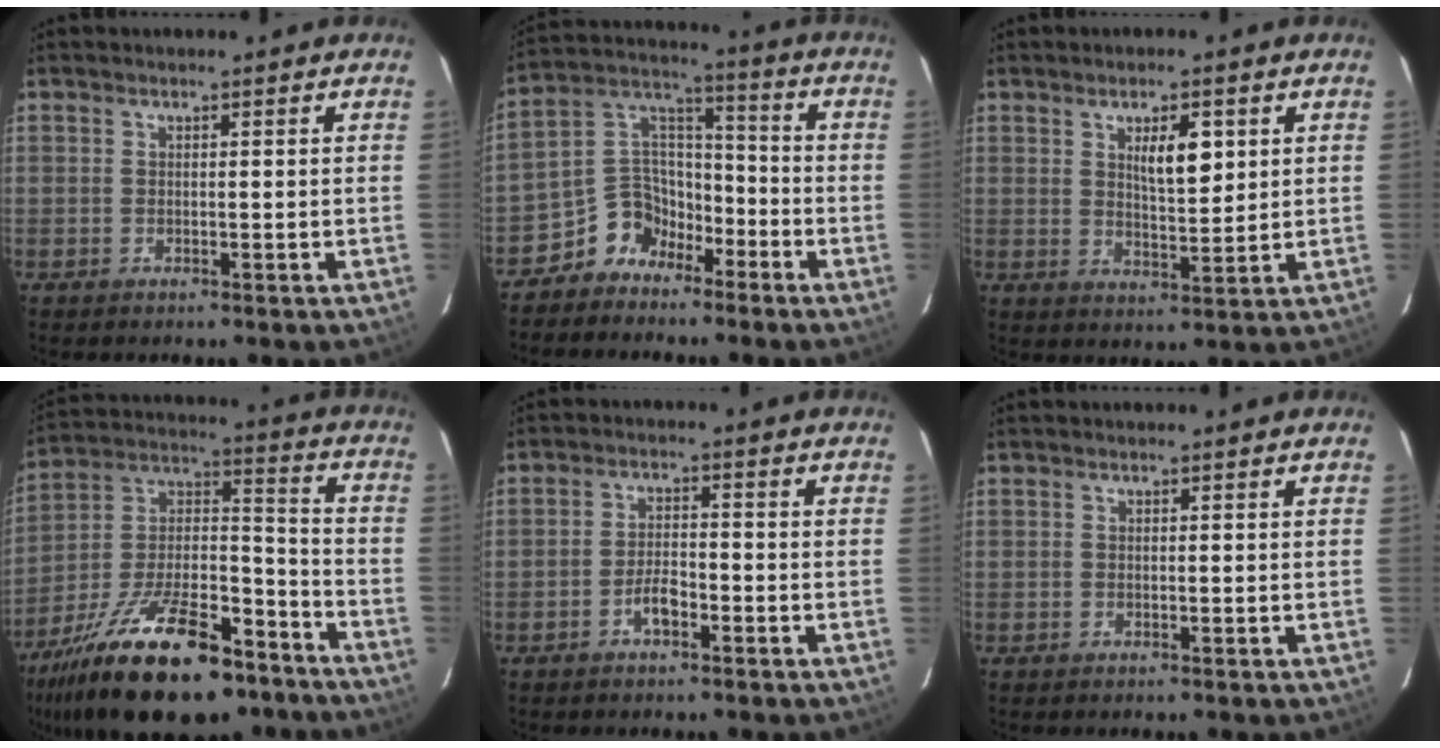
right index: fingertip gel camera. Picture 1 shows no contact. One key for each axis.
{"total": 9.1, "fx": -6.3, "fy": 6.2, "fz": 2.2, "tx": -0.052, "ty": 0.050, "tz": -0.118}
{"total": 6.2, "fx": 2.1, "fy": 2.1, "fz": 5.5, "tx": -0.093, "ty": 0.000, "tz": 0.042}
{"total": 25.8, "fx": -17.7, "fy": 8.2, "fz": 16.8, "tx": -0.298, "ty": -0.001, "tz": -0.301}
{"total": 3.8, "fx": -2.0, "fy": 1.6, "fz": 2.8, "tx": -0.056, "ty": 0.008, "tz": -0.038}
{"total": 0.0}